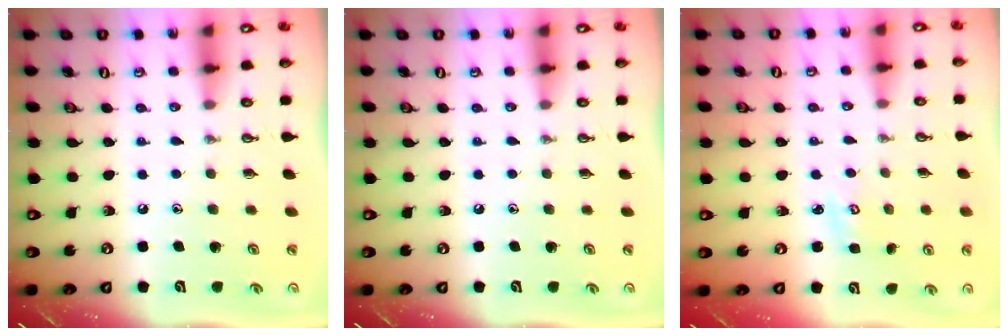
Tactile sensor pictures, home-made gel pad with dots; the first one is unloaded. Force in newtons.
{"total": 0.0}
{"total": 2.6, "press": 2.6, "slide": 0.3}